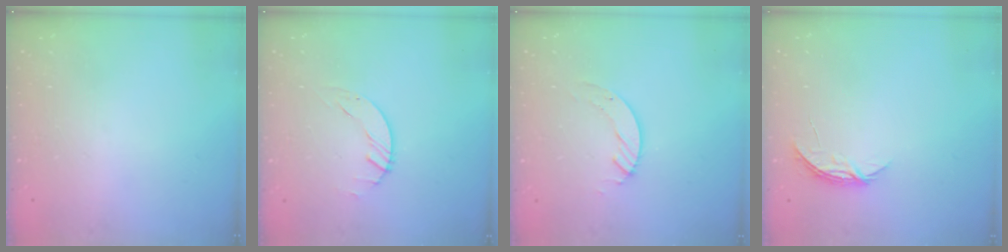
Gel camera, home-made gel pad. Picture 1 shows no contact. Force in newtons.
{"total": 1.5, "press": 1.4, "slide": 0.1}
{"total": 3.5, "press": 3.5, "slide": 0.4}
{"total": 4.0, "press": 4.0, "slide": 0.5}